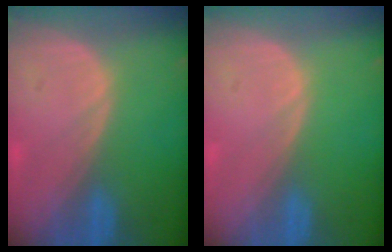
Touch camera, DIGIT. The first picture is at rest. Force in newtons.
{"total": 0.0}